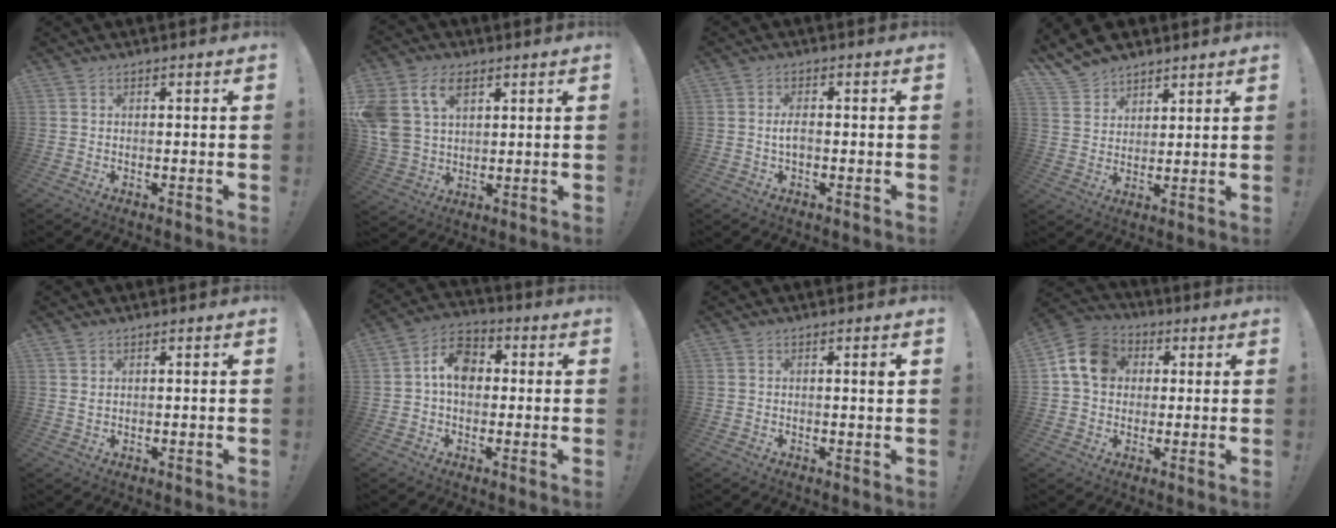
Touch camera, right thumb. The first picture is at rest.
{"total": 12.2, "force": [5.5, 8.3, 7.1], "torque": [-0.148, -0.017, 0.108]}
{"total": 3.1, "force": [-0.6, 1.3, 2.7], "torque": [-0.055, 0.002, -0.012]}
{"total": 8.7, "force": [7.2, 4.3, 2.0], "torque": [-0.050, -0.049, 0.145]}
{"total": 1.2, "force": [0.8, 0.4, 0.8], "torque": [-0.012, -0.003, 0.013]}
{"total": 9.5, "force": [1.2, 6.8, 6.5], "torque": [-0.091, 0.011, 0.023]}
{"total": 1.3, "force": [0.4, -0.2, 1.2], "torque": [-0.013, -0.004, 0.003]}
{"total": 11.8, "force": [2.8, 9.7, 6.1], "torque": [-0.086, 0.010, 0.060]}